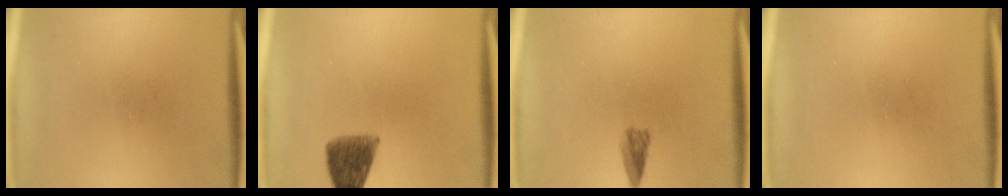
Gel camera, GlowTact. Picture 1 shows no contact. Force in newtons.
{"total": 6.6}
{"total": 2.0}
{"total": 0.0}